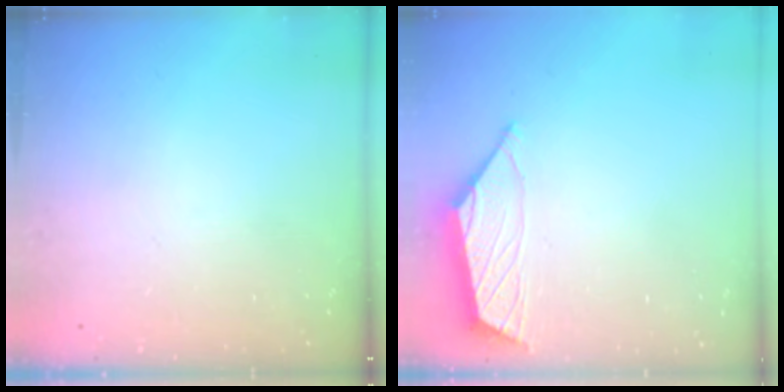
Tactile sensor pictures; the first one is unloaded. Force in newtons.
{"total": 2.3, "press": 2.3, "slide": 0.5}